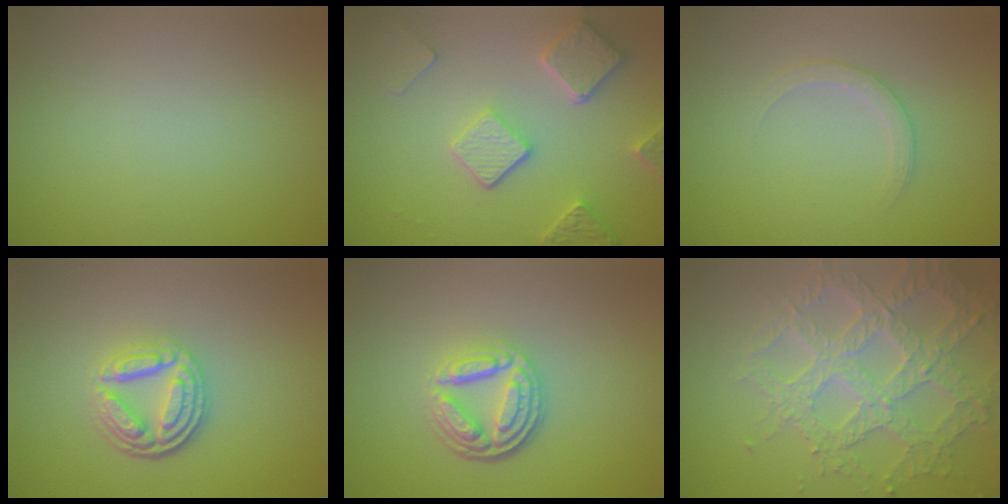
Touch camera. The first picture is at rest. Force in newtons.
{"total": 5.1, "press": 4.0, "slide": 3.2}
{"total": 1.6, "press": 1.6, "slide": 0.1}
{"total": 4.5, "press": 3.3, "slide": 3.0}
{"total": 4.8, "press": 3.5, "slide": 3.2}
{"total": 7.1, "press": 5.1, "slide": 4.9}